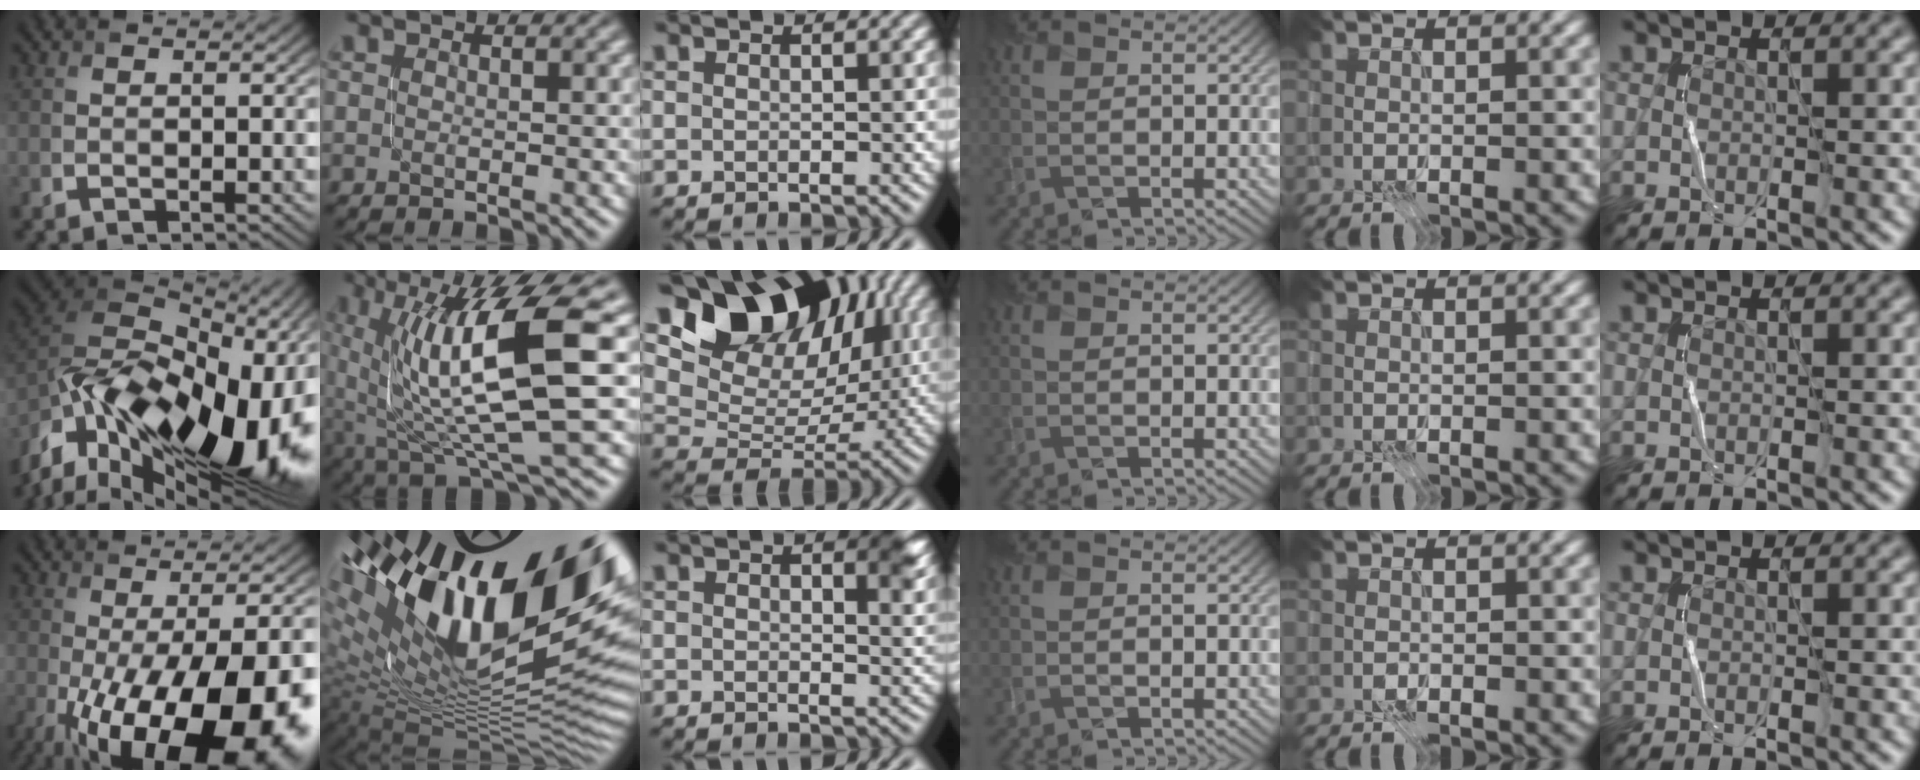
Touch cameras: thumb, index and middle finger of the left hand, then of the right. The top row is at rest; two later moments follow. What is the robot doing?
{"motion": "close", "object": "stapler"}